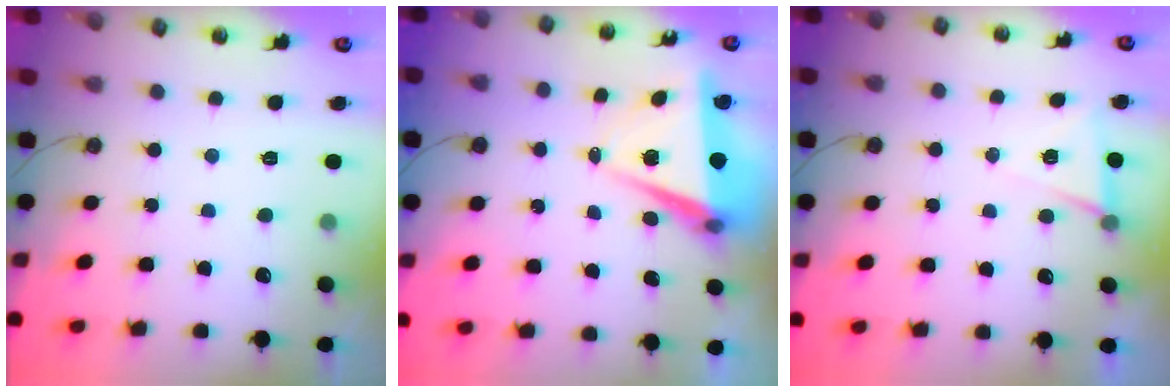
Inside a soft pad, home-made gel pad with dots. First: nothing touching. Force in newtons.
{"total": 6.4, "press": 4.6, "slide": 4.4}
{"total": 6.3, "press": 4.4, "slide": 4.5}